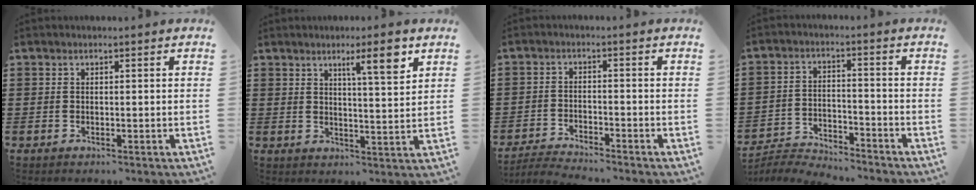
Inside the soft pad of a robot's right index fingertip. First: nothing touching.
{"total": 6.3, "force": [3.8, 0.5, 4.9], "torque": [-0.082, -0.006, 0.057]}
{"total": 3.1, "force": [-3.1, 0.0, 0.2], "torque": [-0.015, -0.002, -0.069]}
{"total": 4.5, "force": [-4.5, 0.3, 0.3], "torque": [-0.018, 0.002, -0.097]}